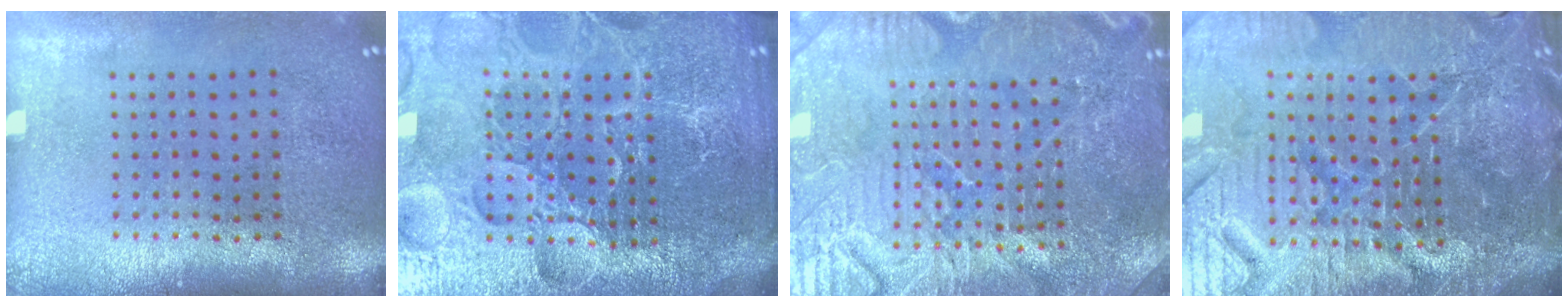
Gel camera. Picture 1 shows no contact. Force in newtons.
{"total": 6.2, "press": 5.5, "slide": 2.7}
{"total": 5.0, "press": 4.6, "slide": 1.9}
{"total": 6.7, "press": 6.0, "slide": 2.9}